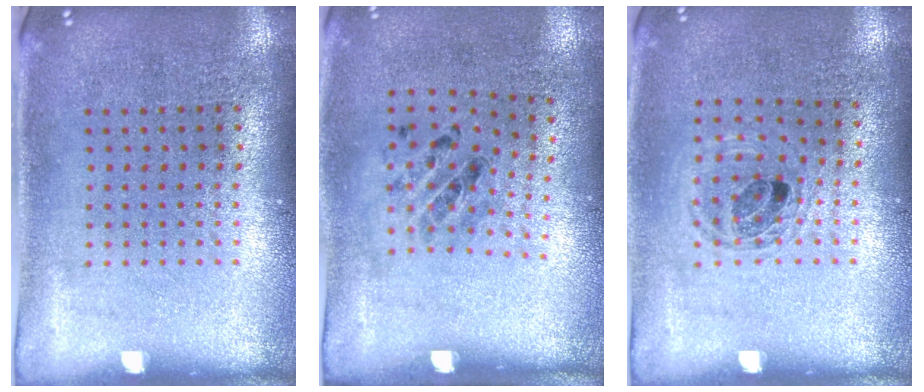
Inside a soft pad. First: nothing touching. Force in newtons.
{"total": 1.3, "press": 0.6, "slide": 1.2}
{"total": 1.0, "press": 0.9, "slide": 0.2}